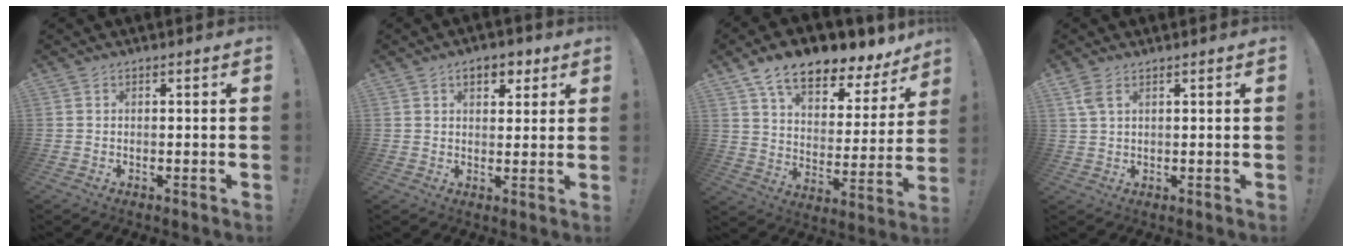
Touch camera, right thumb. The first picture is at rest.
{"total": 6.4, "force": [3.3, 4.0, 3.8], "torque": [-0.044, -0.003, 0.054]}
{"total": 13.2, "force": [9.9, 5.3, 7.0], "torque": [-0.114, -0.075, 0.169]}
{"total": 4.0, "force": [2.5, 1.8, 2.6], "torque": [-0.046, -0.010, 0.046]}